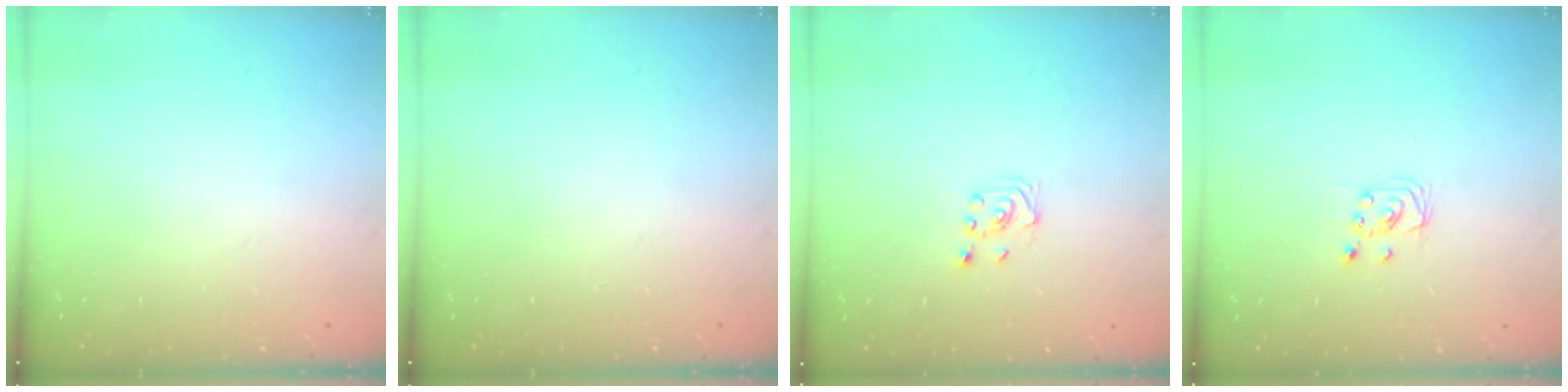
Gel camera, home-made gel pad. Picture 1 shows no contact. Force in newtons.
{"total": 0.0}
{"total": 2.3, "press": 2.2, "slide": 0.7}
{"total": 2.3, "press": 2.2, "slide": 0.3}